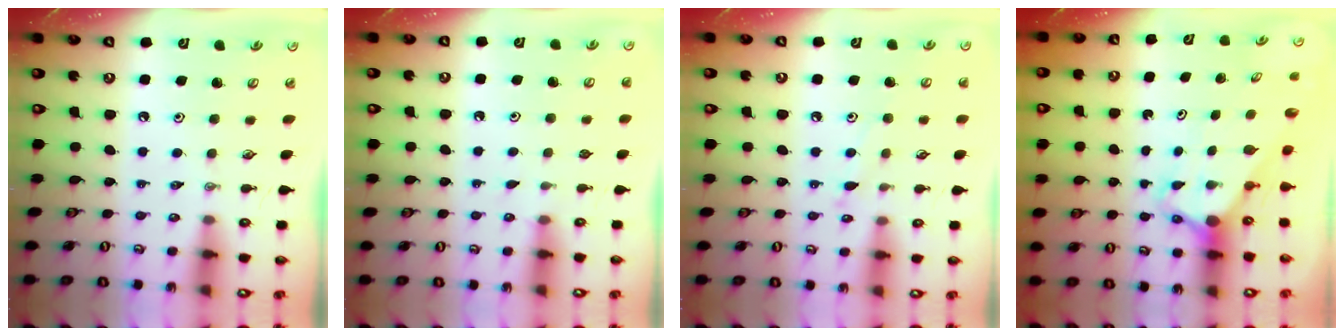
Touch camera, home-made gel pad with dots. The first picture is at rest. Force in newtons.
{"total": 1.7, "press": 1.6, "slide": 0.2}
{"total": 8.6, "press": 8.6, "slide": 0.6}
{"total": 3.2, "press": 3.2, "slide": 0.3}